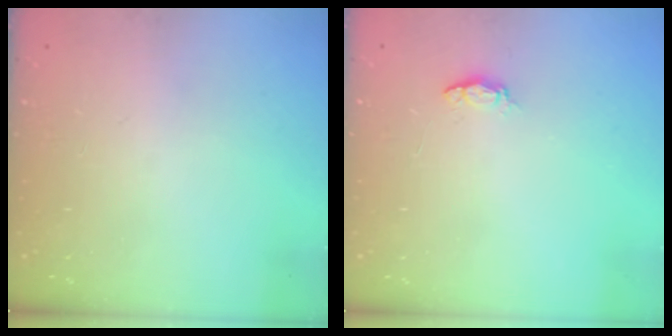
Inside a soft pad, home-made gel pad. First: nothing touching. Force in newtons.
{"total": 2.5, "press": 2.5, "slide": 0.4}